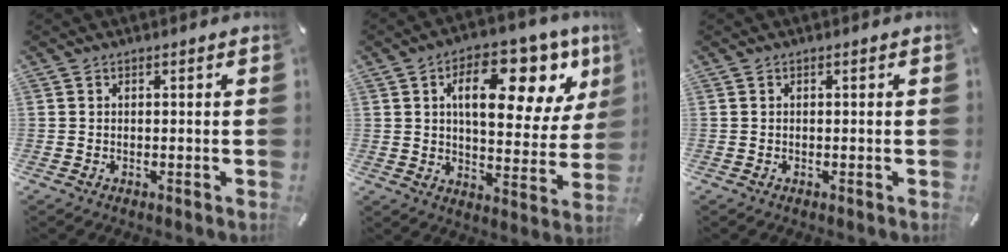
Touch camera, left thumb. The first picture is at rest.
{"total": 18.0, "force": [7.8, 9.3, 13.3], "torque": [-0.190, -0.036, 0.125]}
{"total": 0.0}